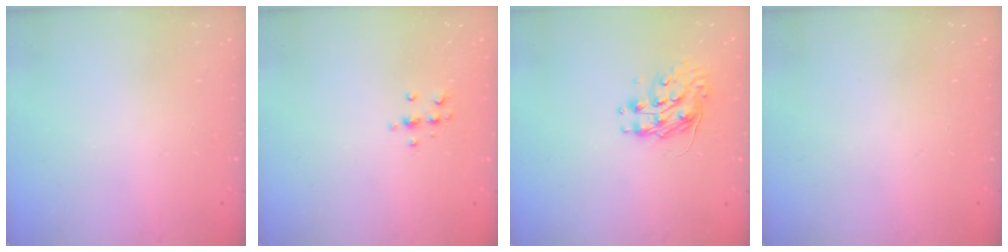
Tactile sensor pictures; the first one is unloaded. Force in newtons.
{"total": 4.9, "press": 4.8, "slide": 1.2}
{"total": 9.0, "press": 9.0, "slide": 0.6}
{"total": 0.0}